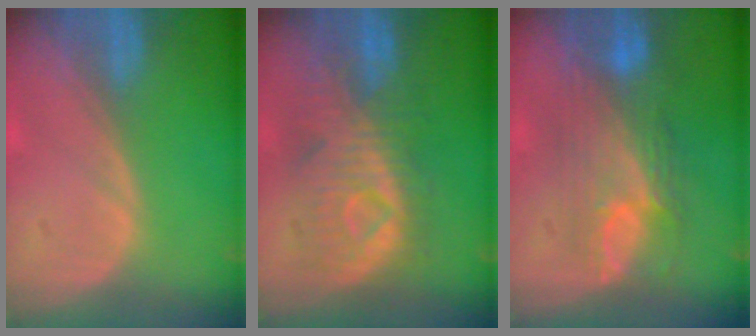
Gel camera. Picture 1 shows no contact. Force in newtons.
{"total": 9.4, "press": 9.0, "slide": 2.4}
{"total": 8.7, "press": 8.2, "slide": 2.9}